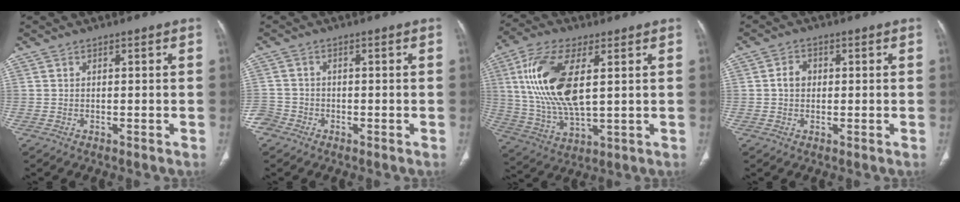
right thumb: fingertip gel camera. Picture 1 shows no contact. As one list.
[{"total": 3.8, "force": [-2.4, 2.9, 0.5], "torque": [-0.005, 0.014, -0.051]}, {"total": 17.6, "force": [3.8, 7.7, 15.3], "torque": [-0.317, -0.012, 0.079]}, {"total": 3.2, "force": [0.2, 2.6, 1.8], "torque": [-0.025, 0.010, 0.000]}]